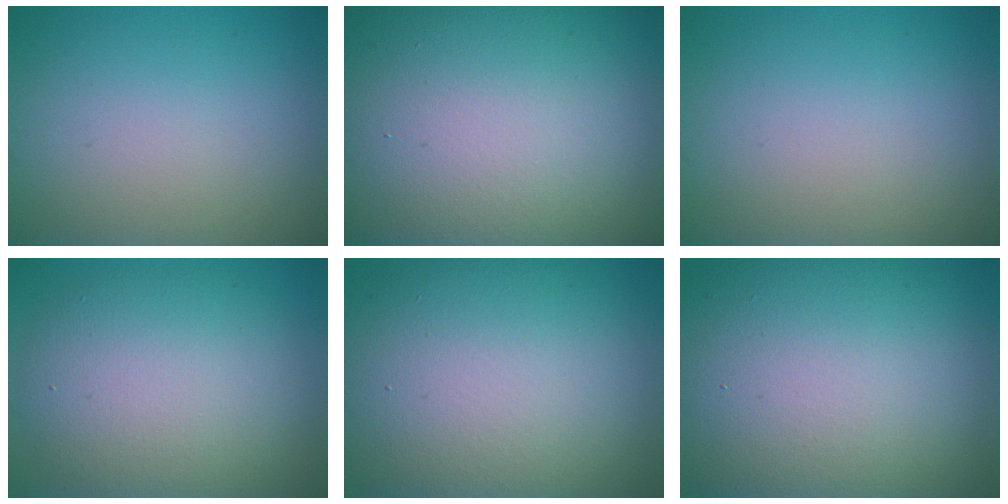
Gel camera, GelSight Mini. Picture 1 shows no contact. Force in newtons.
{"total": 27.6, "press": 27.6, "slide": 1.2}
{"total": 0.0}
{"total": 9.3, "press": 9.3, "slide": 0.7}
{"total": 16.2, "press": 16.2, "slide": 1.0}
{"total": 17.0, "press": 16.9, "slide": 1.3}